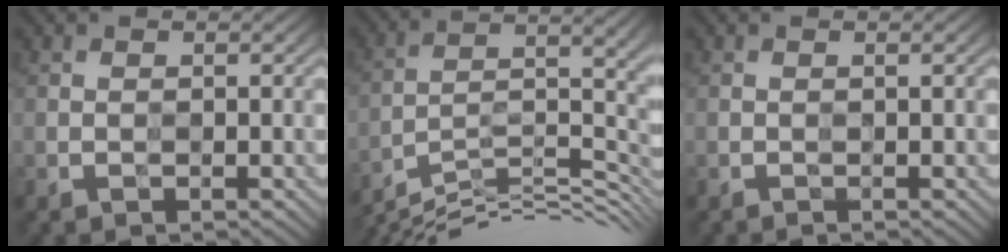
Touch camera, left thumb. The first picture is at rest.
{"total": 14.3, "force": [-10.1, 3.1, 9.8], "torque": [-0.174, 0.002, -0.169]}
{"total": 0.9, "force": [-0.2, -0.2, 0.9], "torque": [-0.018, 0.003, -0.006]}